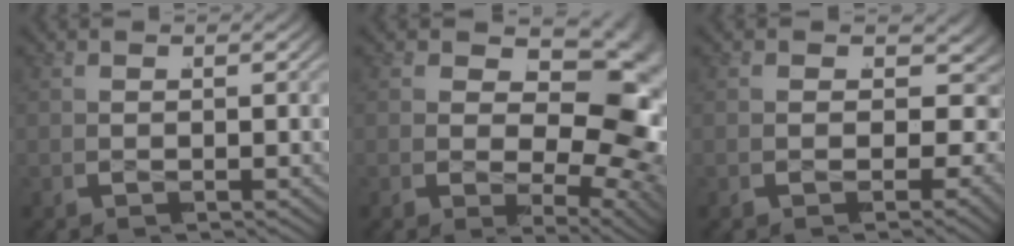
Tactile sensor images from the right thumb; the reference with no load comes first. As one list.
[{"total": 13.5, "force": [-0.8, 7.9, 10.9], "torque": [-0.163, -0.034, 0.003]}, {"total": 9.4, "force": [-1.2, 6.5, 6.7], "torque": [-0.102, -0.021, -0.008]}]